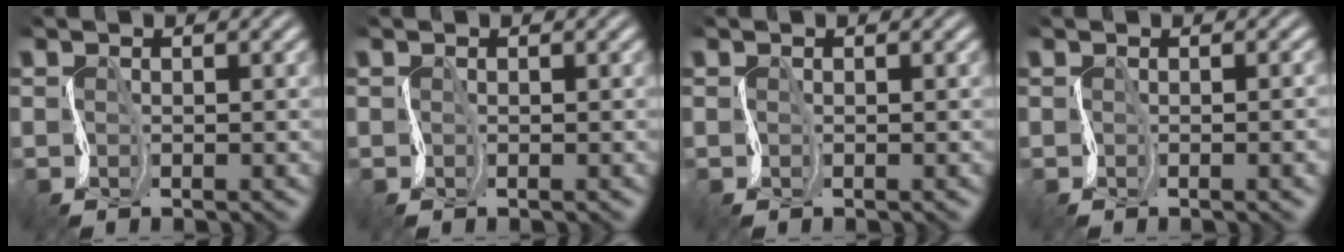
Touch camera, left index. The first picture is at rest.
{"total": 0.0}
{"total": 0.0}
{"total": 4.9, "force": [-0.4, 2.3, 4.3], "torque": [-0.023, 0.015, -0.011]}